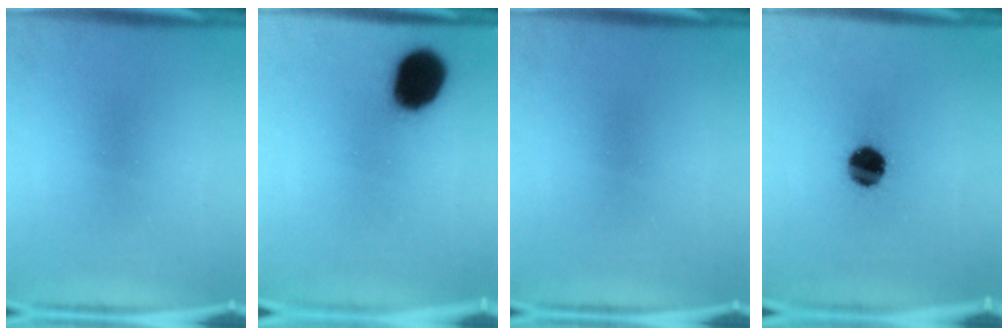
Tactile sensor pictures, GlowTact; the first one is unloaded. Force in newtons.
{"total": 13.8}
{"total": 0.0}
{"total": 9.7}